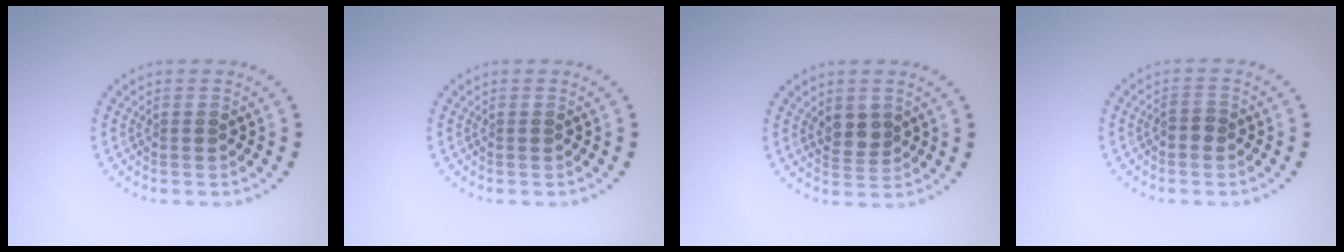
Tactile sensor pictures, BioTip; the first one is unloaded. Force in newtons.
{"total": 0.0}
{"total": 2.1, "press": 1.9, "slide": 0.9}
{"total": 1.1, "press": 1.0, "slide": 0.3}